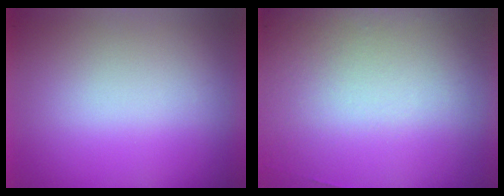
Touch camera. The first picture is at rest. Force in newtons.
{"total": 4.5}